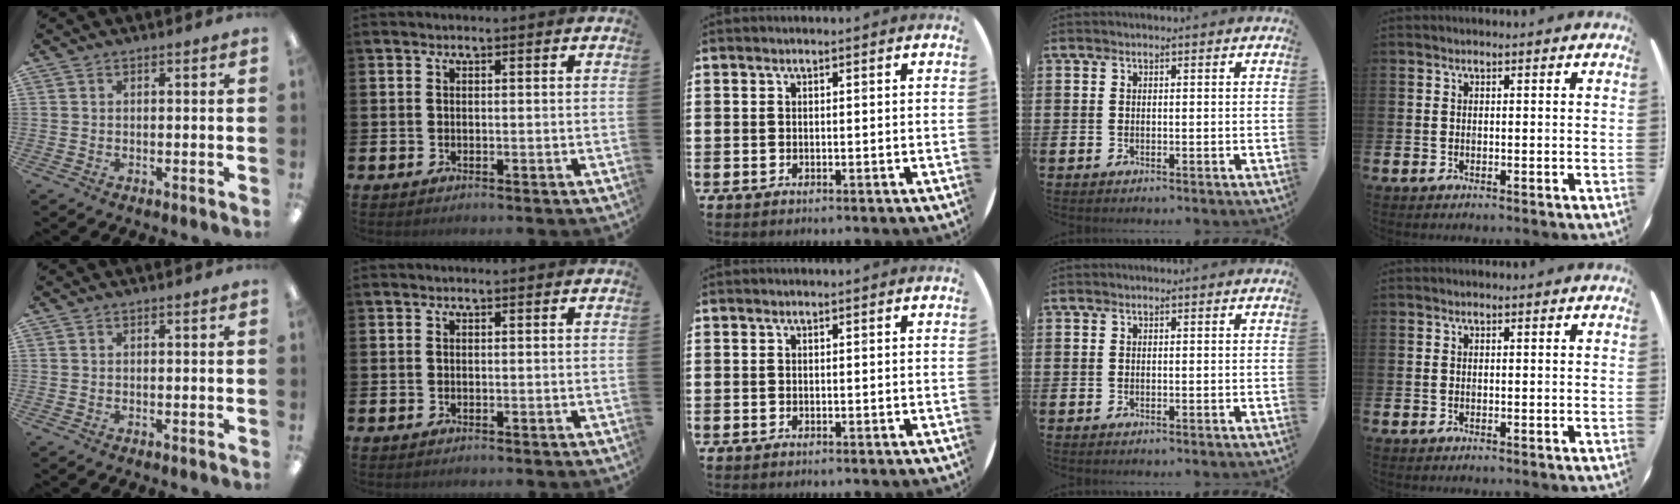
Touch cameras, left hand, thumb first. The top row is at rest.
{}